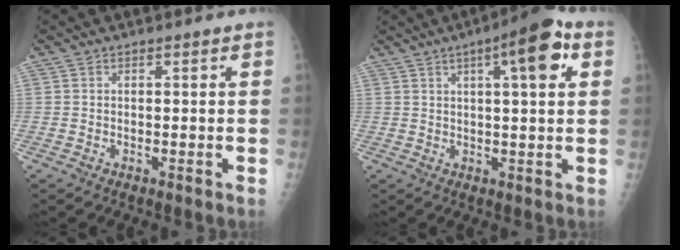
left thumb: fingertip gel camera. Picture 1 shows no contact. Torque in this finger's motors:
{"motor_torque": [0.23, 0.38, 0.00, -0.09, 0.19]}